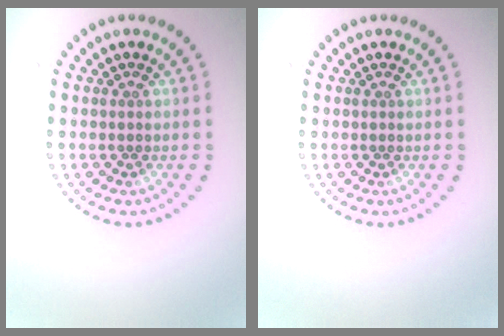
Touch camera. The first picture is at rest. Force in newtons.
{"total": 0.0}